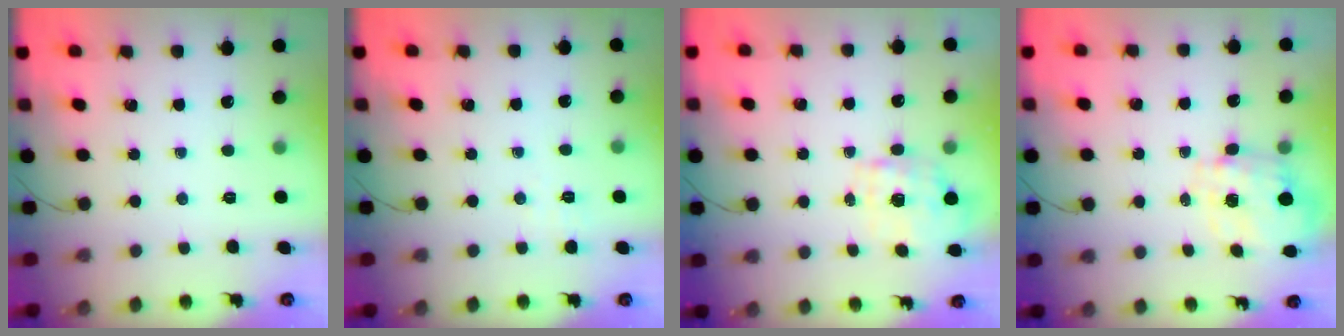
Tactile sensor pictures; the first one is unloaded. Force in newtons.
{"total": 1.4, "press": 0.5, "slide": 1.3}
{"total": 1.1, "press": 1.0, "slide": 0.5}
{"total": 3.0, "press": 2.7, "slide": 1.2}